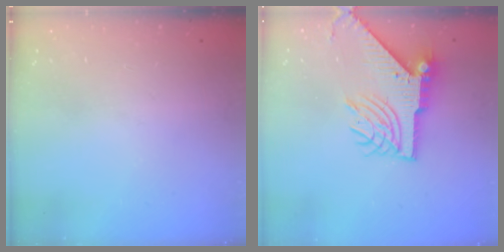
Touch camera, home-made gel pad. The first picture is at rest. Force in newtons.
{"total": 11.2, "press": 11.1, "slide": 1.3}